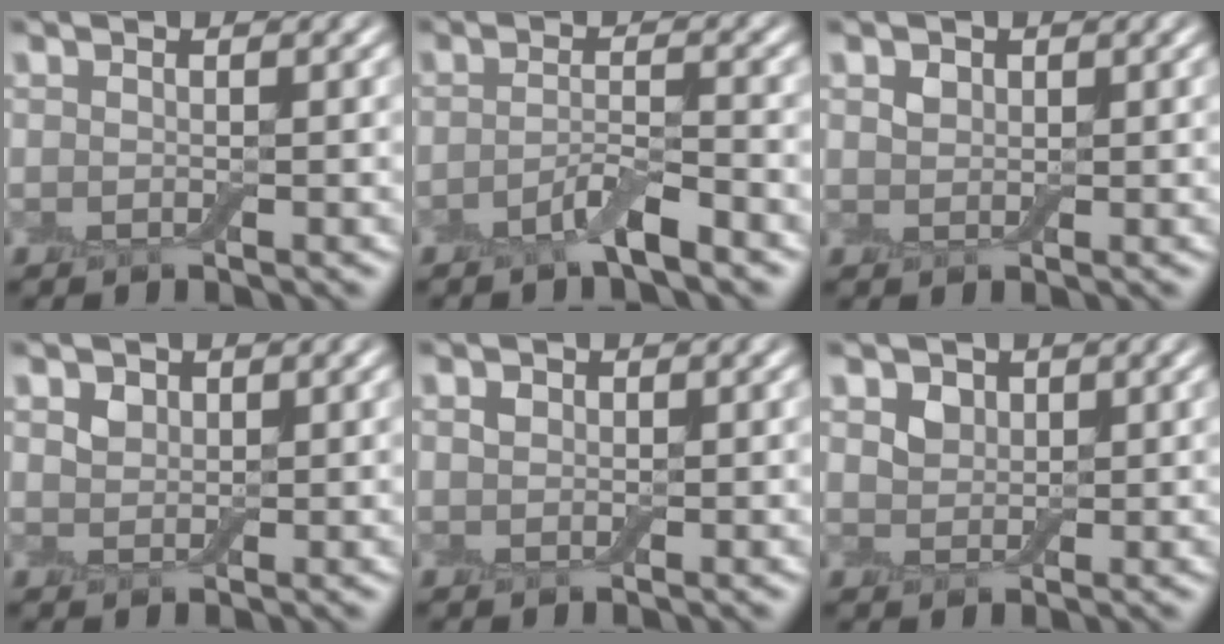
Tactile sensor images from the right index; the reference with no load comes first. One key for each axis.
{"total": 2.7, "fx": -1.8, "fy": 0.5, "fz": 2.0, "tx": -0.036, "ty": 0.006, "tz": -0.039}
{"total": 1.1, "fx": 0.6, "fy": 0.8, "fz": 0.4, "tx": -0.009, "ty": -0.001, "tz": 0.010}
{"total": 1.4, "fx": 0.8, "fy": 1.1, "fz": 0.5, "tx": -0.011, "ty": 0.000, "tz": 0.014}
{"total": 0.9, "fx": 0.3, "fy": 0.8, "fz": 0.3, "tx": -0.007, "ty": 0.001, "tz": 0.003}
{"total": 2.1, "fx": 1.1, "fy": 1.5, "fz": 0.8, "tx": -0.020, "ty": -0.003, "tz": 0.021}